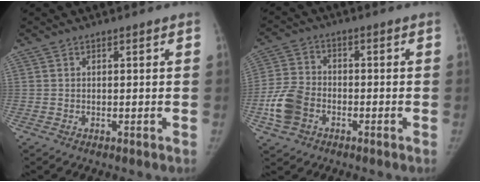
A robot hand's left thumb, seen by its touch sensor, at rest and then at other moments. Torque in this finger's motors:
{"motor_torque": [-0.32, 2.02, 0.20, -0.12, 0.28]}